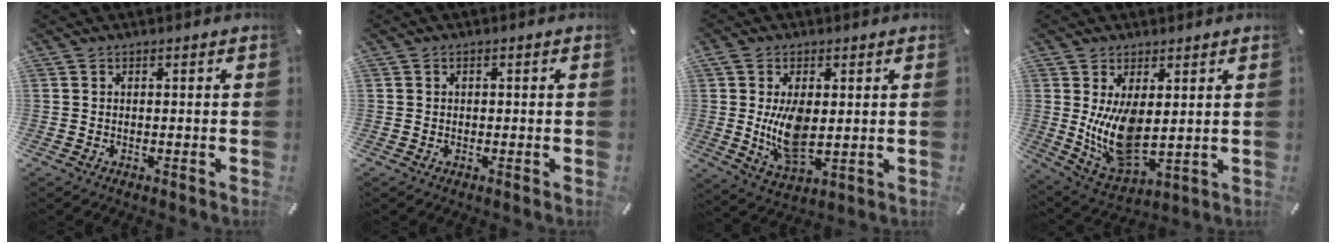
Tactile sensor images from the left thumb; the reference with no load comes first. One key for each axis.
{"total": 0.6, "fx": 0.0, "fy": 0.6, "fz": 0.0, "tx": 0.001, "ty": 0.007, "tz": -0.002}
{"total": 10.8, "fx": 0.8, "fy": 5.6, "fz": 9.2, "tx": -0.180, "ty": -0.021, "tz": 0.012}
{"total": 12.2, "fx": 2.0, "fy": 6.5, "fz": 10.1, "tx": -0.216, "ty": -0.029, "tz": 0.041}